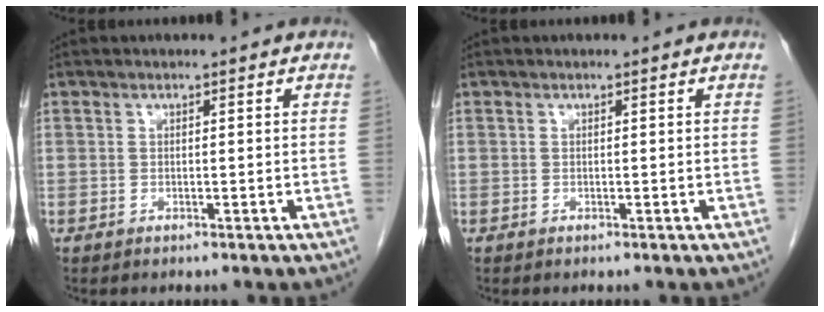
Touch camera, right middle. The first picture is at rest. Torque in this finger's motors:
{"motor_torque": [-0.06, -0.01, 0.00, -0.01]}